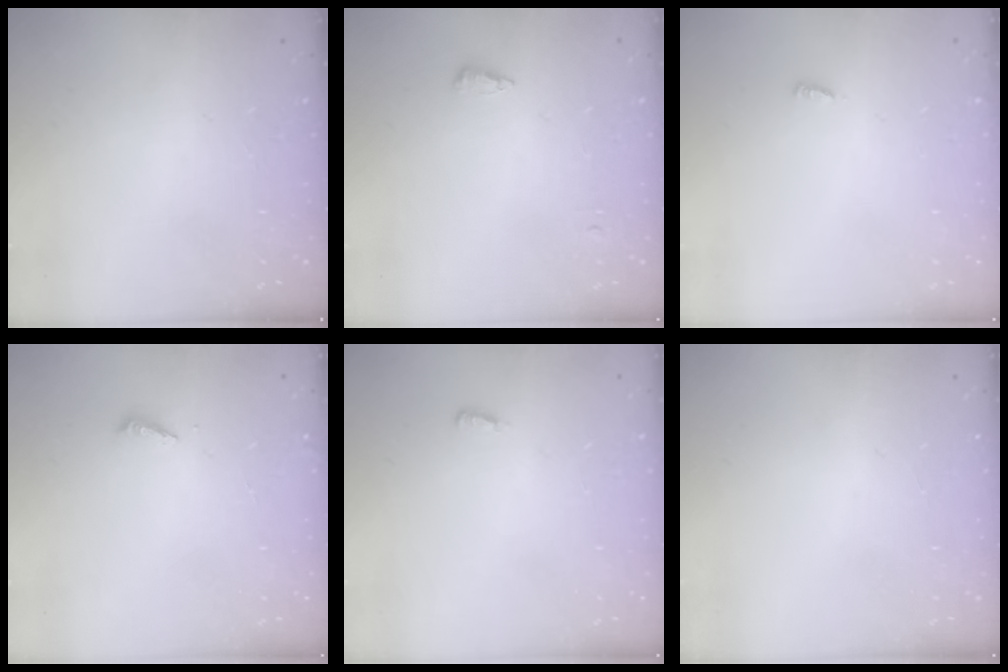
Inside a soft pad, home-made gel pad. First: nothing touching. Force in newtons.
{"total": 8.7, "press": 5.7, "slide": 6.5}
{"total": 3.0, "press": 3.0, "slide": 0.0}
{"total": 2.0, "press": 2.0, "slide": 0.2}
{"total": 4.4, "press": 2.2, "slide": 3.9}
{"total": 0.9, "press": 0.9, "slide": 0.0}